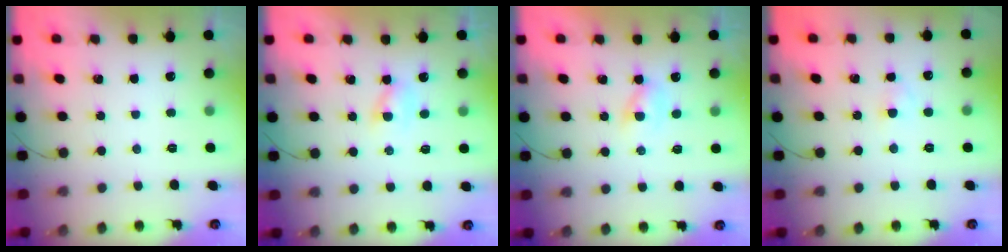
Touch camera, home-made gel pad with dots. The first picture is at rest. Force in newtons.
{"total": 2.0, "press": 1.8, "slide": 0.9}
{"total": 1.7, "press": 1.5, "slide": 0.7}
{"total": 1.8, "press": 1.6, "slide": 0.9}